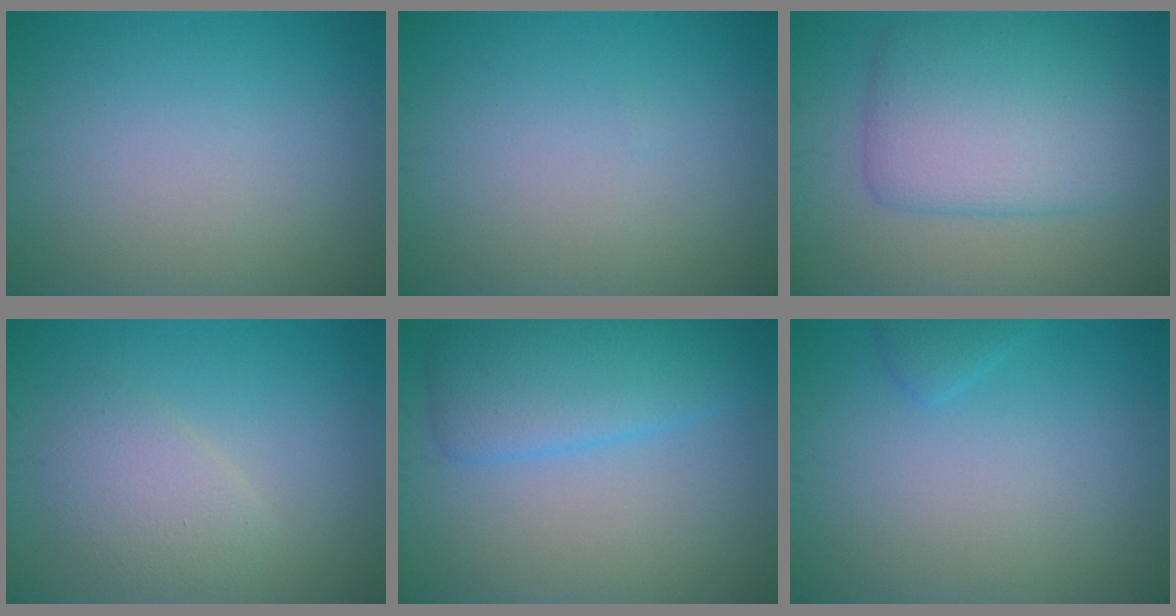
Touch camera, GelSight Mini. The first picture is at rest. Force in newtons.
{"total": 0.0}
{"total": 7.3, "press": 7.3, "slide": 0.1}
{"total": 2.6, "press": 2.6, "slide": 0.2}
{"total": 5.0, "press": 5.0, "slide": 0.3}
{"total": 1.0, "press": 1.0, "slide": 0.1}